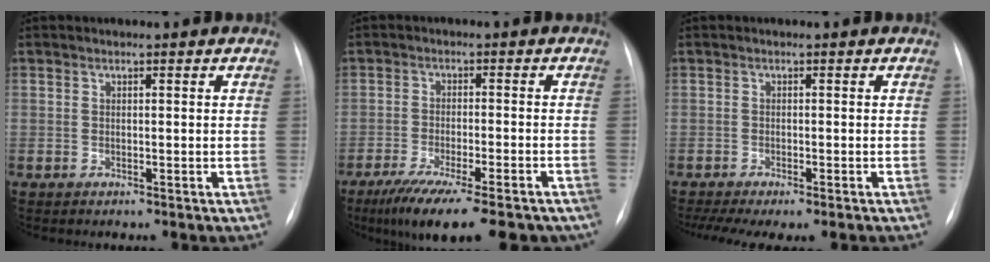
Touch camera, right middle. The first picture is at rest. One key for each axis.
{"total": 17.0, "fx": -13.2, "fy": 3.4, "fz": 10.1, "tx": -0.130, "ty": -0.022, "tz": -0.191}
{"total": 8.5, "fx": -6.4, "fy": 2.1, "fz": 5.1, "tx": -0.085, "ty": -0.007, "tz": -0.093}